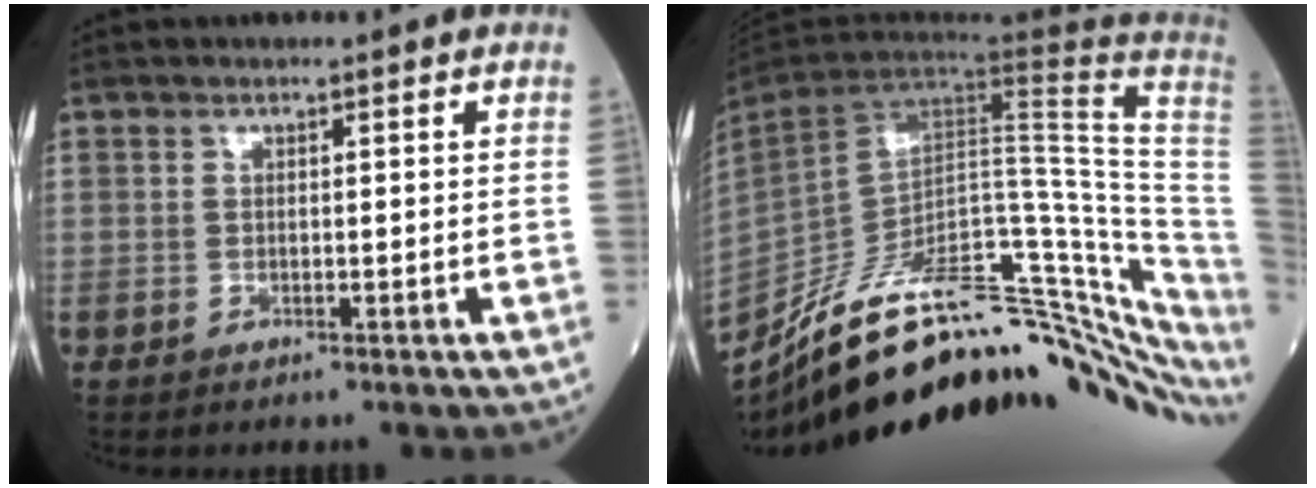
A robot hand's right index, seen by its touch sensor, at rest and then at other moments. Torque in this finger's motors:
{"motor_torque": [0.22, -1.92, -0.32, -0.21]}